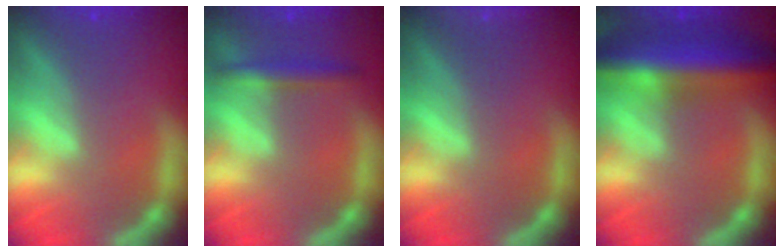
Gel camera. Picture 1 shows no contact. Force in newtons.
{"total": 2.4}
{"total": 1.9}
{"total": 9.5}